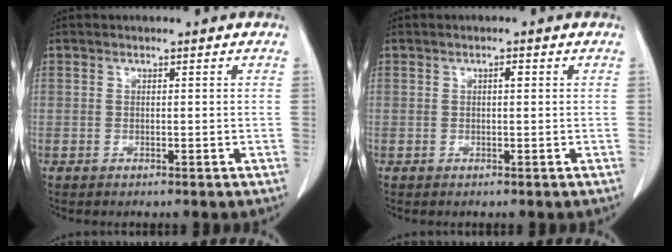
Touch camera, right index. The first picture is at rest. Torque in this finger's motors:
{"motor_torque": [0.17, -0.10, 0.00, 0.03]}